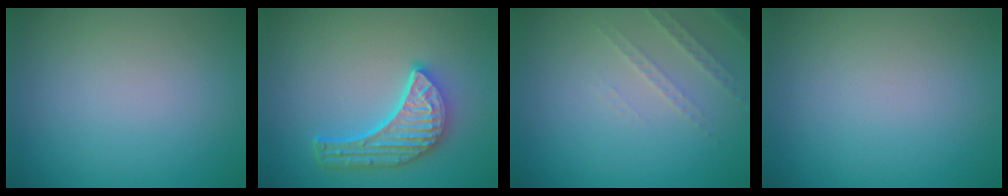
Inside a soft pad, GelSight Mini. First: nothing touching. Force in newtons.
{"total": 5.8, "press": 4.4, "slide": 3.7}
{"total": 1.9, "press": 1.8, "slide": 0.6}
{"total": 0.0}